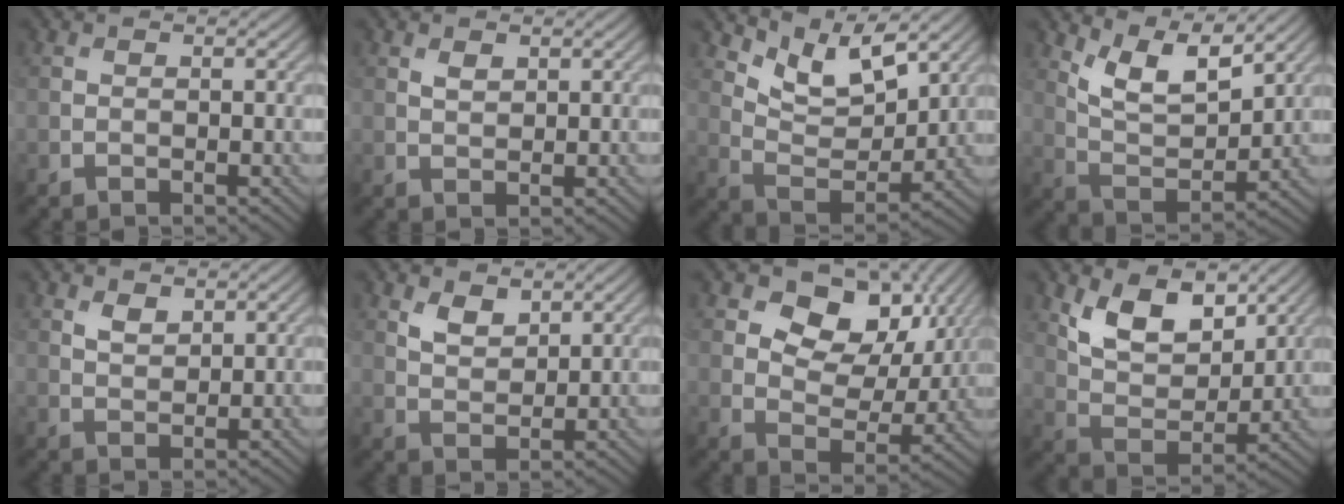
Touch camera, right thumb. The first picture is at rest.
{"total": 1.4, "force": [0.8, 0.8, 0.9], "torque": [-0.018, -0.003, 0.018]}
{"total": 8.1, "force": [5.7, 3.2, 4.8], "torque": [-0.104, -0.011, 0.107]}
{"total": 8.9, "force": [5.9, 3.1, 5.9], "torque": [-0.128, -0.005, 0.115]}
{"total": 2.1, "force": [1.3, 1.1, 1.1], "torque": [-0.023, -0.003, 0.029]}
{"total": 3.2, "force": [2.2, 1.6, 1.7], "torque": [-0.039, -0.008, 0.047]}
{"total": 10.6, "force": [4.6, 7.1, 6.5], "torque": [-0.108, -0.003, 0.067]}
{"total": 9.4, "force": [5.2, 4.9, 6.1], "torque": [-0.127, -0.012, 0.094]}